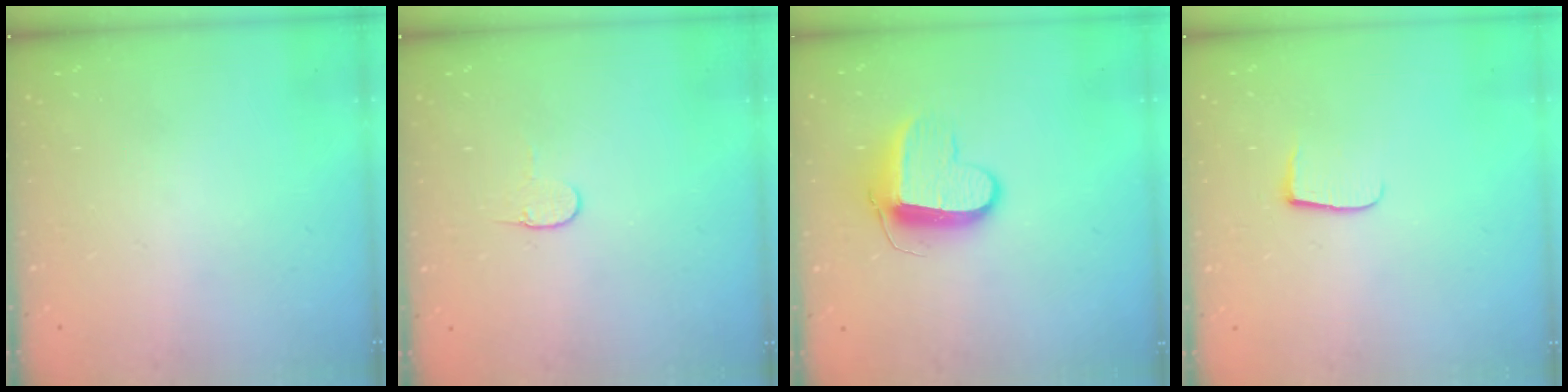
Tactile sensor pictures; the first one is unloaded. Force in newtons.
{"total": 4.9, "press": 4.9, "slide": 0.4}
{"total": 10.3, "press": 10.3, "slide": 0.5}
{"total": 5.2, "press": 5.2, "slide": 0.7}